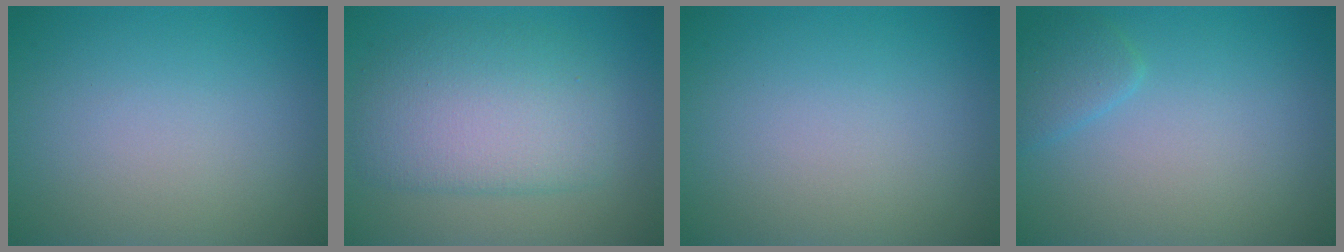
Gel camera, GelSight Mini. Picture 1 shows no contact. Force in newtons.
{"total": 5.6, "press": 5.6, "slide": 0.2}
{"total": 0.0}
{"total": 1.6, "press": 1.6, "slide": 0.1}